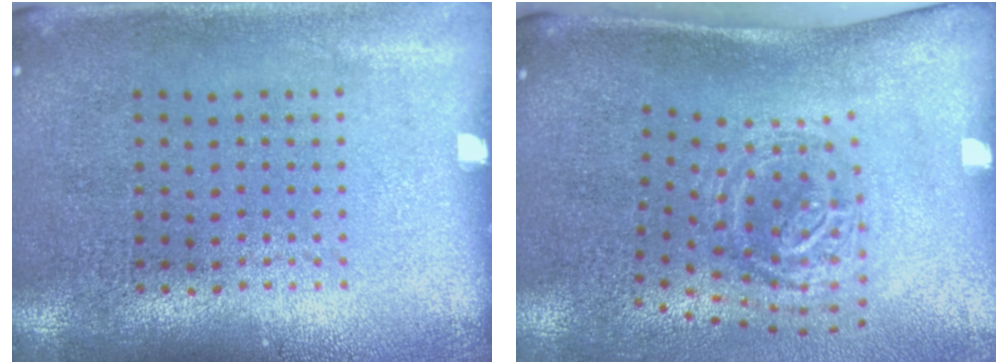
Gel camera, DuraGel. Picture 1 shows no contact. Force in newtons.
{"total": 1.8, "press": 1.2, "slide": 1.3}